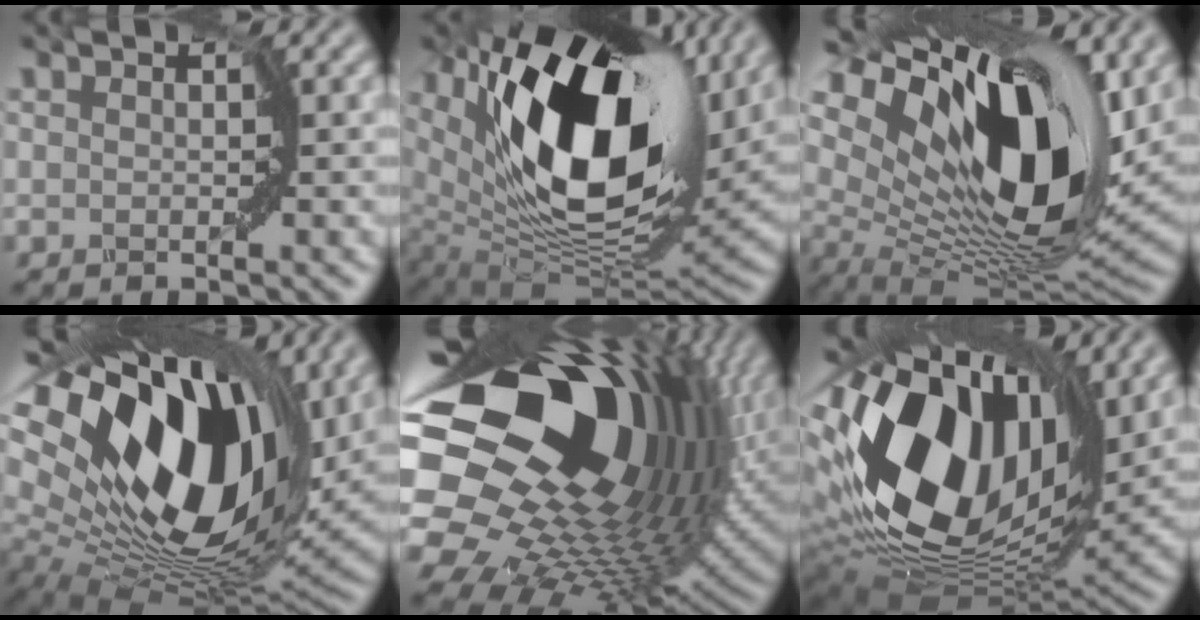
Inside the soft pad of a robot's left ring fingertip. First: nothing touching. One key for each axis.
{"total": 16.6, "fx": 6.8, "fy": 8.1, "fz": 12.8, "tx": -0.233, "ty": -0.003, "tz": 0.116}
{"total": 16.8, "fx": 7.1, "fy": 8.1, "fz": 12.9, "tx": -0.229, "ty": 0.006, "tz": 0.129}
{"total": 18.6, "fx": 6.9, "fy": 10.9, "fz": 13.3, "tx": -0.254, "ty": 0.007, "tz": 0.129}
{"total": 19.5, "fx": 6.3, "fy": 12.3, "fz": 13.8, "tx": -0.273, "ty": -0.013, "tz": 0.127}
{"total": 17.6, "fx": 4.5, "fy": 11.4, "fz": 12.7, "tx": -0.295, "ty": 0.000, "tz": 0.081}